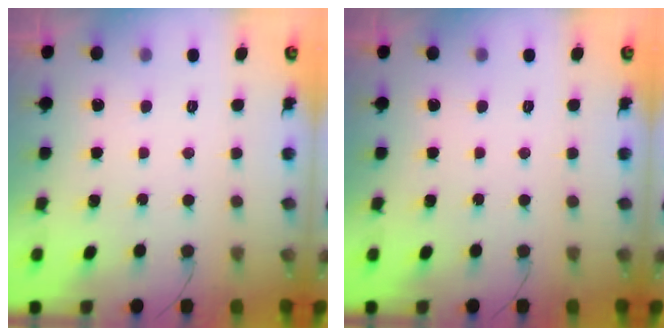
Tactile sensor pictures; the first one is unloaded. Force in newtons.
{"total": 0.0}